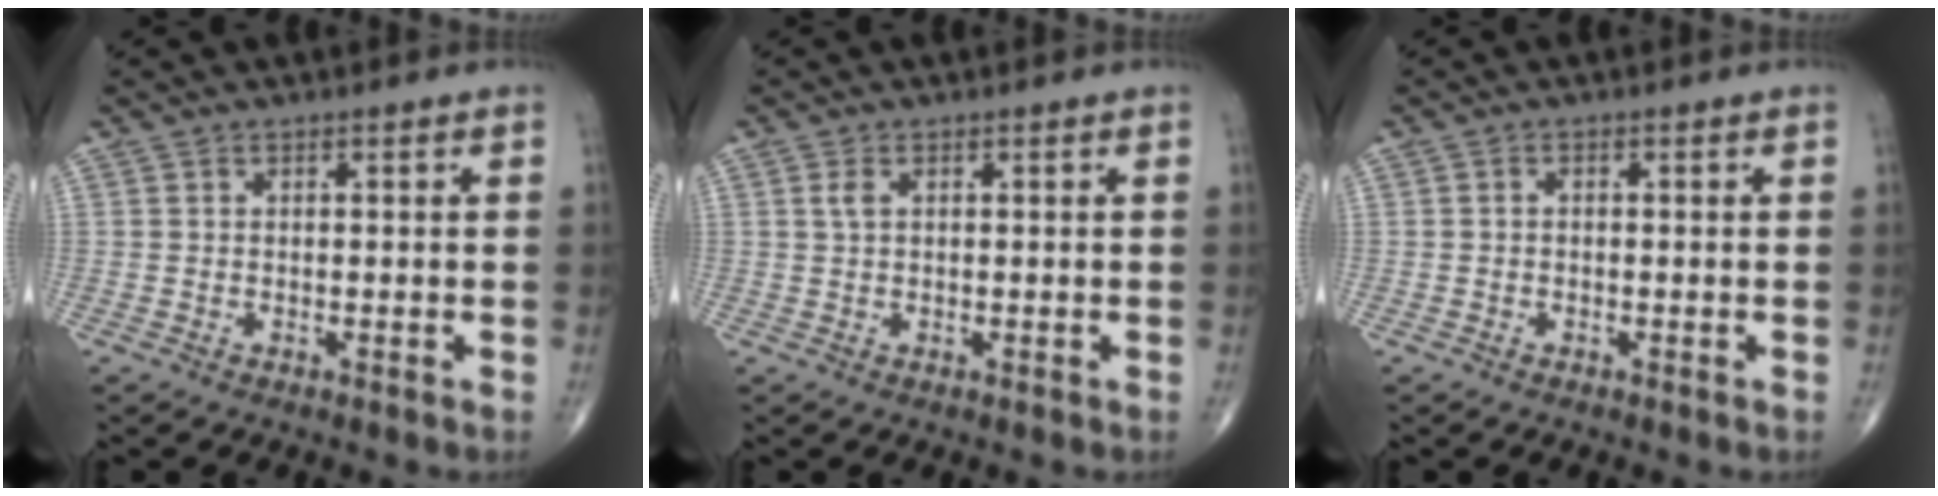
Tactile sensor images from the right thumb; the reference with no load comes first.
{"total": 1.5, "force": [0.5, 0.8, 1.2], "torque": [-0.029, 0.006, 0.011]}
{"total": 0.5, "force": [-0.1, 0.4, 0.4], "torque": [-0.006, 0.001, -0.007]}